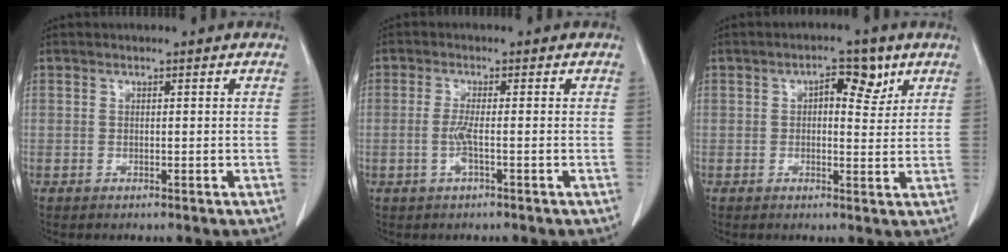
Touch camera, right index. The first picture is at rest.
{"total": 2.6, "force": [-0.7, 0.0, 2.5], "torque": [-0.059, -0.004, -0.018]}
{"total": 4.7, "force": [2.0, 2.3, 3.6], "torque": [-0.049, 0.012, 0.025]}